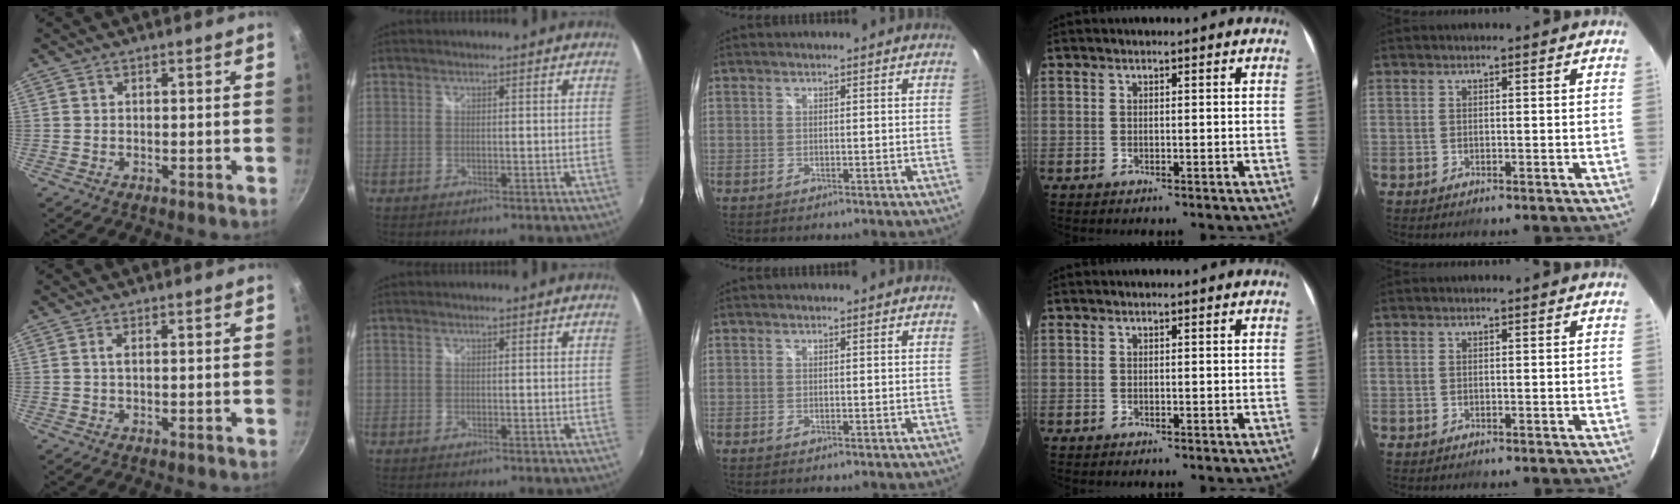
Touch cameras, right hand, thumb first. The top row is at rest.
{"thumb": {"total": 1.2, "force": [0.1, 0.2, 1.2], "torque": [-0.027, 0.002, -0.001]}}